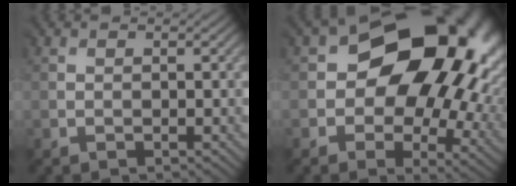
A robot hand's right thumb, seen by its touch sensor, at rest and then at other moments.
{"total": 19.0, "force": [3.7, 13.5, 12.8], "torque": [-0.173, -0.013, 0.088]}